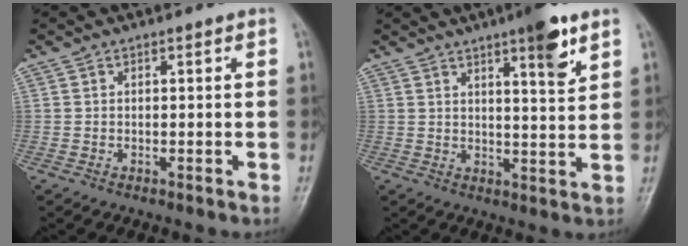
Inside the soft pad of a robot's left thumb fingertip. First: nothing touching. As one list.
[{"total": 7.9, "force": [4.7, 1.5, 6.2], "torque": [-0.081, -0.027, 0.066]}]